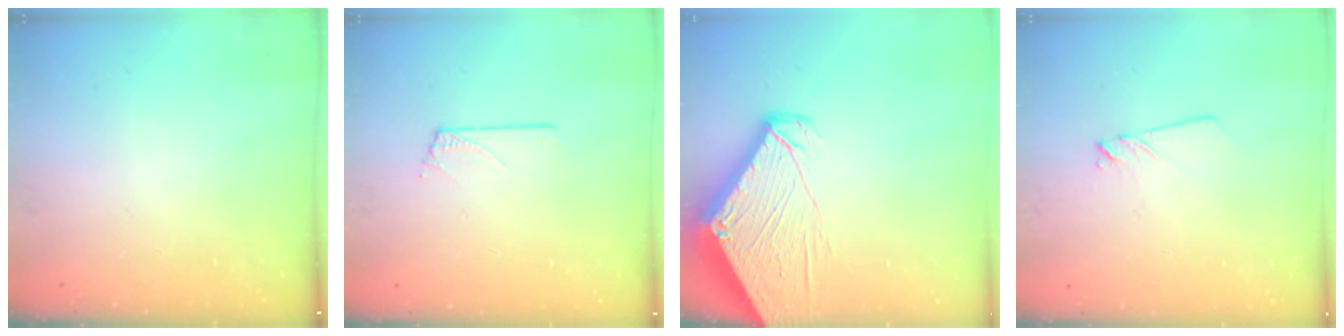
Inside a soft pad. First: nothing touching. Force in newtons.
{"total": 0.5, "press": 0.5, "slide": 0.0}
{"total": 9.3, "press": 9.2, "slide": 1.0}
{"total": 2.0, "press": 2.0, "slide": 0.2}